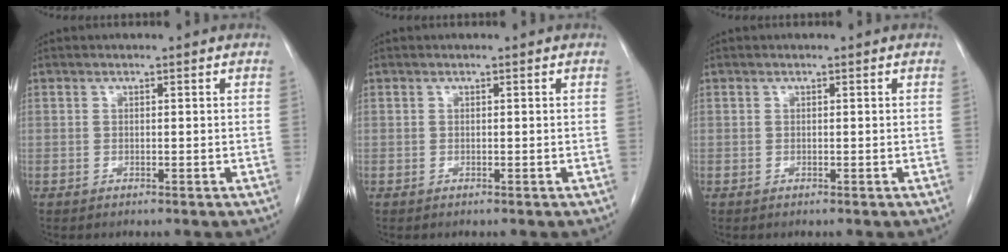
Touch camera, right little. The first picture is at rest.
{"total": 0.0}
{"total": 0.0}